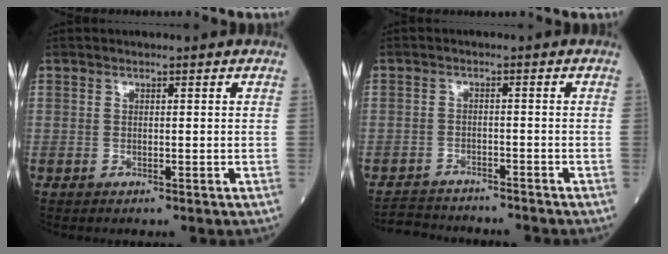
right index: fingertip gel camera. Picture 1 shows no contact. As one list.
[{"total": 5.7, "force": [-5.7, 1.0, 0.4], "torque": [-0.002, -0.006, -0.090]}]